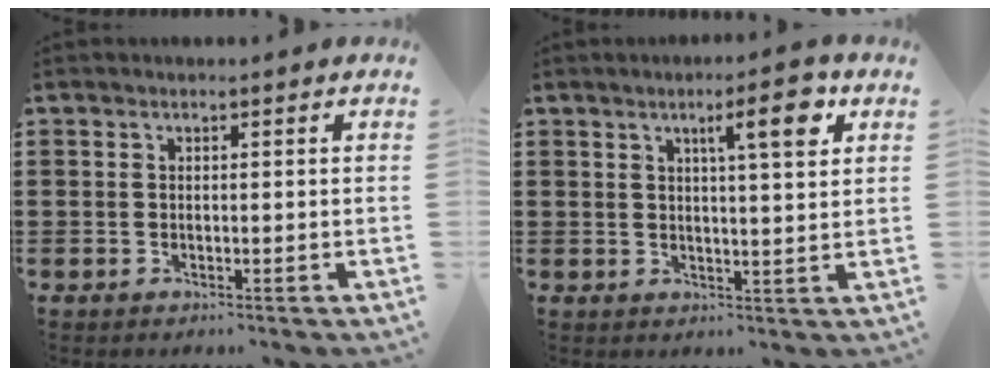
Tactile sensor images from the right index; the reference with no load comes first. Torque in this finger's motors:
{"motor_torque": [0.84, 0.20, 0.18, 0.10]}